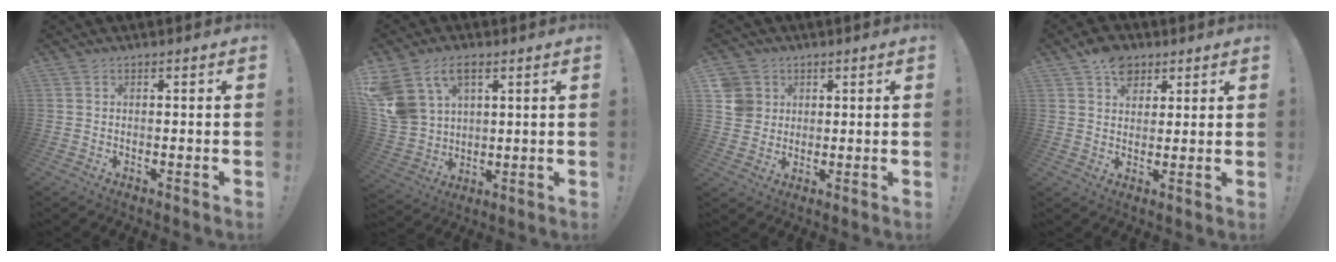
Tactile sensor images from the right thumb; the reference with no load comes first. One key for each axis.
{"total": 13.2, "fx": 6.5, "fy": 9.0, "fz": 7.1, "tx": -0.148, "ty": -0.030, "tz": 0.133}
{"total": 6.8, "fx": 2.0, "fy": 6.3, "fz": 1.5, "tx": -0.026, "ty": -0.007, "tz": 0.043}
{"total": 8.1, "fx": 4.5, "fy": 5.8, "fz": 3.5, "tx": -0.047, "ty": -0.016, "tz": 0.086}